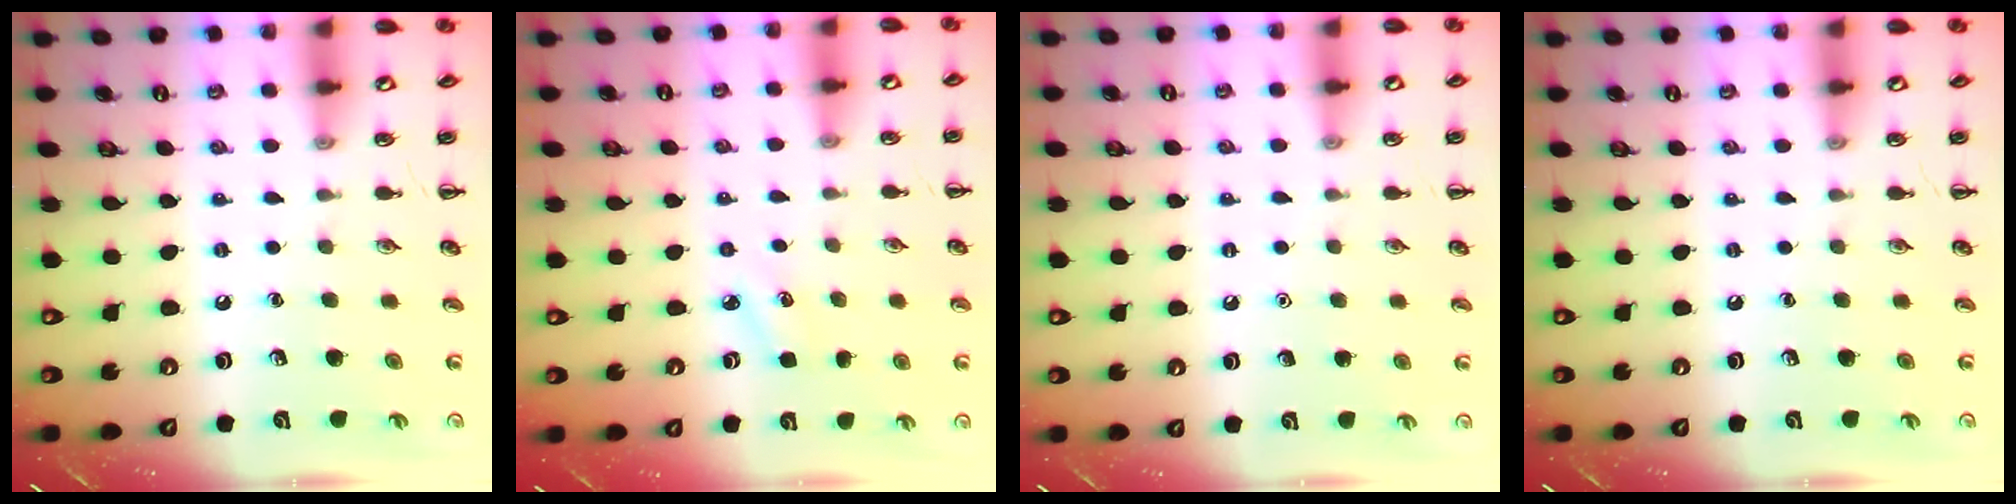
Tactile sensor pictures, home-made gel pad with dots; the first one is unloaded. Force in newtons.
{"total": 3.8, "press": 3.6, "slide": 1.2}
{"total": 1.6, "press": 1.6, "slide": 0.1}
{"total": 0.0}